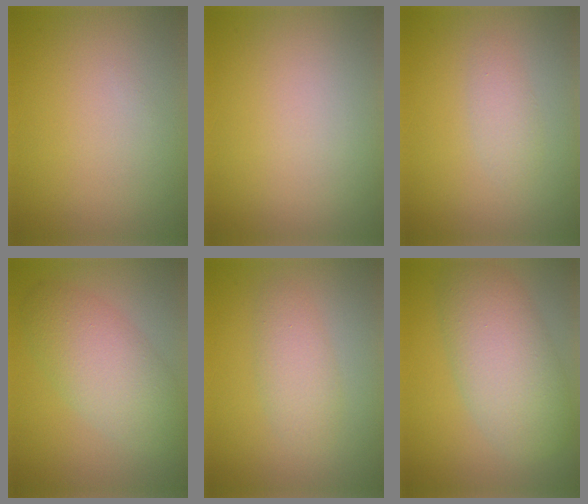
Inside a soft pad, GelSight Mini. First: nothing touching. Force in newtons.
{"total": 0.0}
{"total": 1.4, "press": 1.4, "slide": 0.1}
{"total": 5.5, "press": 5.5, "slide": 0.4}
{"total": 2.5, "press": 2.5, "slide": 0.1}
{"total": 6.7, "press": 6.7, "slide": 0.3}